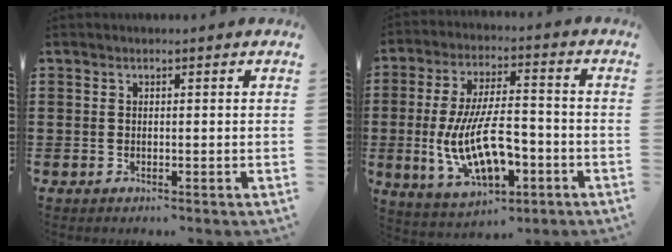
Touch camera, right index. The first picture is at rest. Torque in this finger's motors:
{"motor_torque": [2.14, 0.00, 1.05, 0.21]}